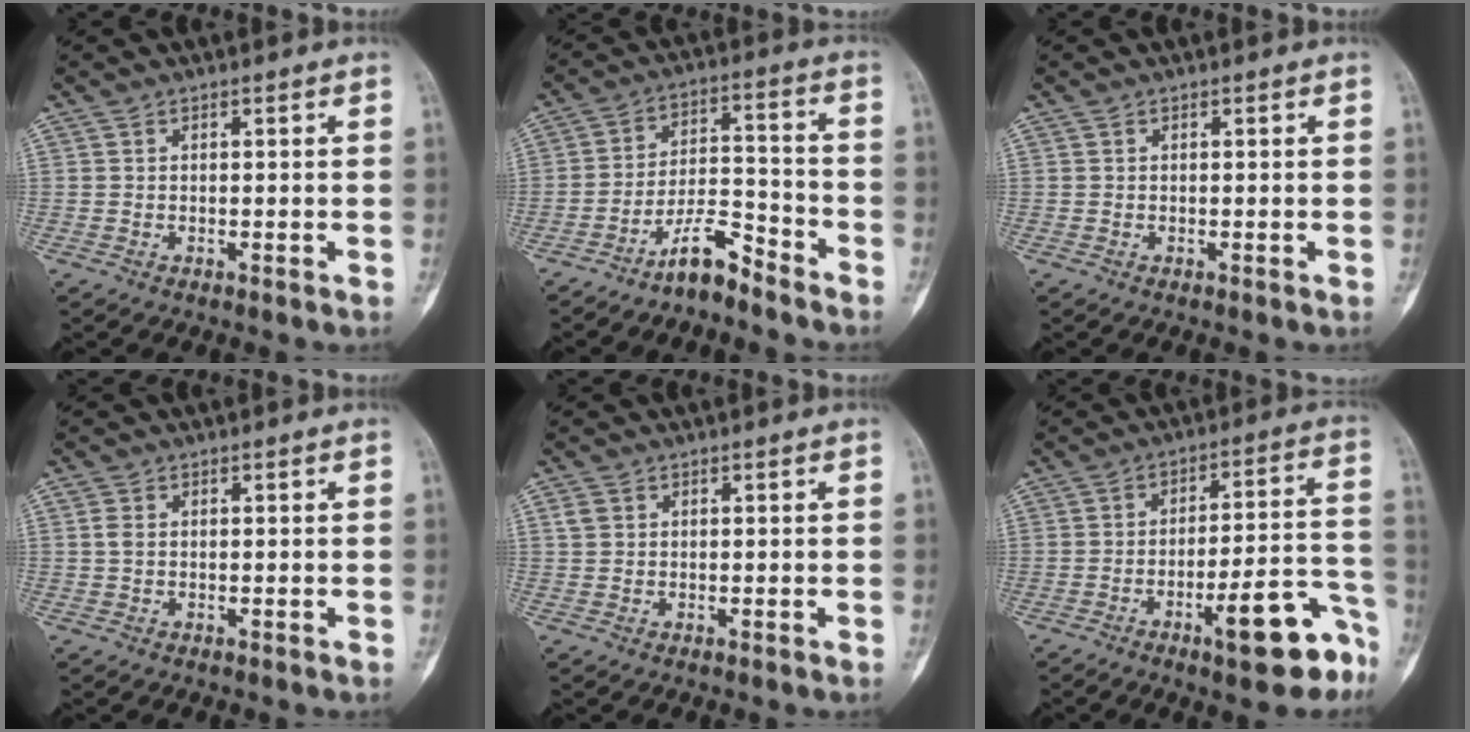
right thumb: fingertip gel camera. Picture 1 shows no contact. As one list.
[{"total": 8.0, "force": [-6.5, 2.1, 4.1], "torque": [-0.070, 0.067, -0.120]}, {"total": 0.0}, {"total": 1.4, "force": [0.3, 1.0, 1.0], "torque": [-0.019, 0.004, 0.006]}, {"total": 1.7, "force": [0.6, 1.4, 0.7], "torque": [-0.011, 0.003, 0.010]}, {"total": 14.5, "force": [-8.0, 4.0, 11.4], "torque": [-0.128, 0.069, -0.111]}]